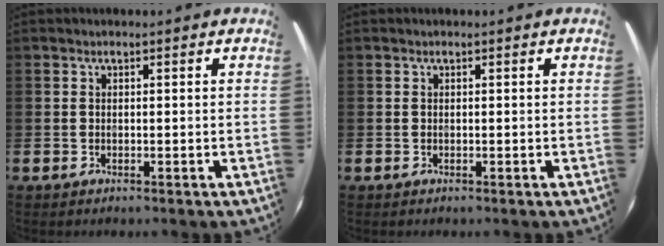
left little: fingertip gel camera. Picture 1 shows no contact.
{"total": 0.0}